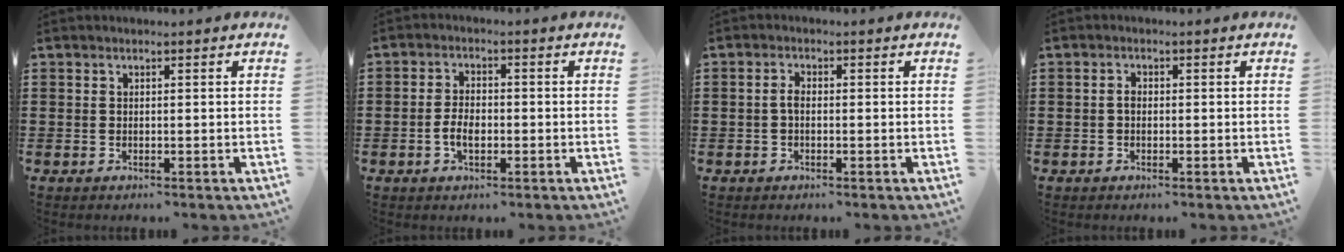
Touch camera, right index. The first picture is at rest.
{"total": 3.8, "force": [-1.1, 1.8, 3.1], "torque": [-0.078, -0.004, -0.025]}
{"total": 1.7, "force": [-0.4, 0.8, 1.5], "torque": [-0.036, -0.001, -0.010]}
{"total": 1.3, "force": [-0.2, 0.8, 1.0], "torque": [-0.020, 0.002, -0.005]}